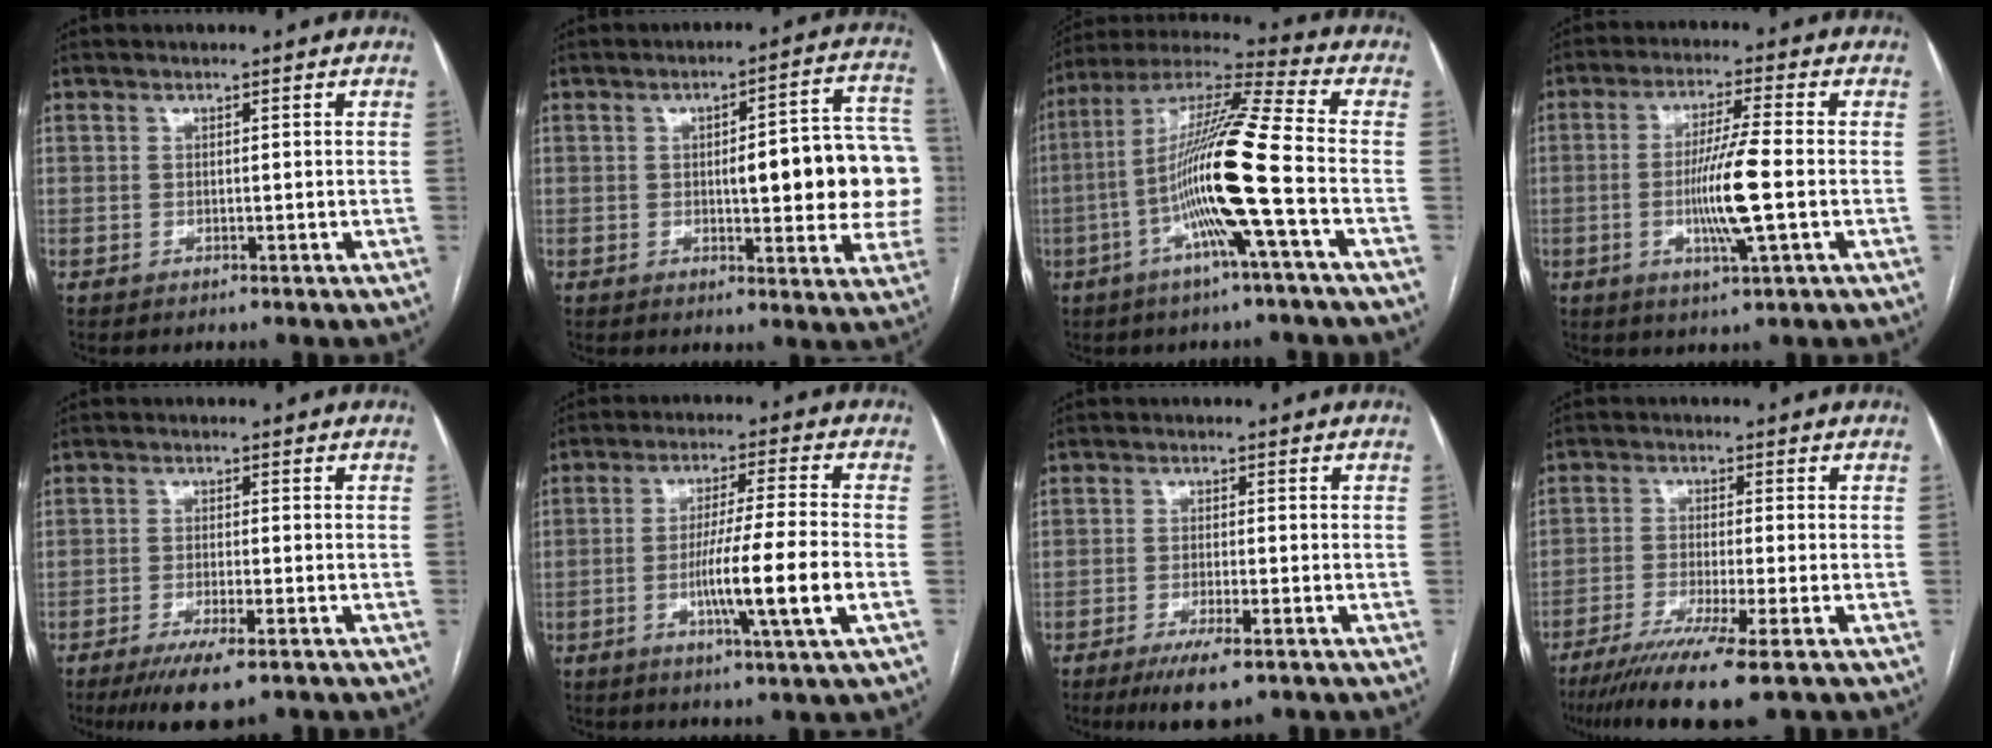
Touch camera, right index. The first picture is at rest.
{"total": 16.0, "force": [0.0, 3.9, 15.5], "torque": [-0.155, 0.034, 0.005]}
{"total": 16.5, "force": [-4.2, -1.1, 15.9], "torque": [-0.304, 0.002, -0.092]}
{"total": 9.3, "force": [-1.7, -0.2, 9.1], "torque": [-0.174, -0.009, -0.034]}
{"total": 7.0, "force": [-4.5, 0.9, 5.2], "torque": [-0.088, -0.017, -0.071]}
{"total": 11.1, "force": [-3.0, -1.1, 10.7], "torque": [-0.190, -0.012, -0.056]}
{"total": 6.0, "force": [-3.8, 0.9, 4.6], "torque": [-0.081, -0.013, -0.060]}
{"total": 10.8, "force": [-7.2, -0.6, 8.1], "torque": [-0.135, -0.029, -0.116]}